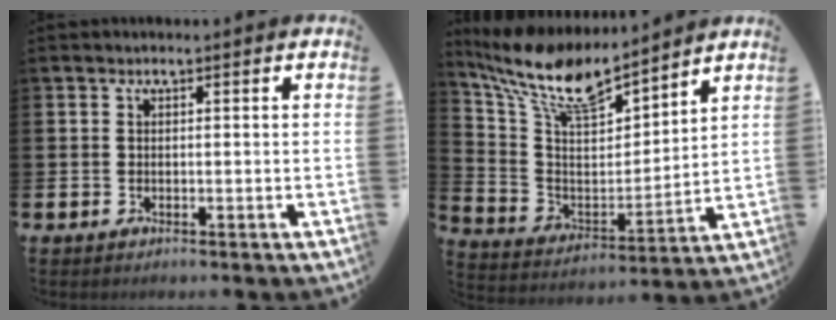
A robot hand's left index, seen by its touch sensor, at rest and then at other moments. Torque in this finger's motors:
{"motor_torque": [0.52, -0.77, 0.78, 0.21]}